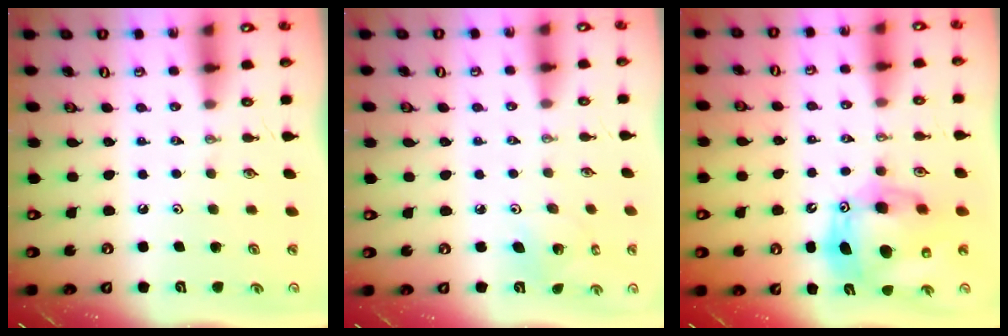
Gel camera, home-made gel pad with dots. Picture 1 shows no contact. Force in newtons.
{"total": 2.9, "press": 2.9, "slide": 0.3}
{"total": 16.5, "press": 16.3, "slide": 2.7}